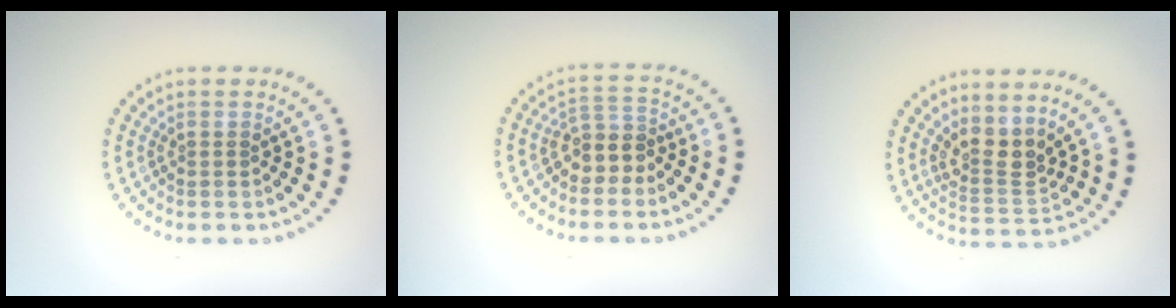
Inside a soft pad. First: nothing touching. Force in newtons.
{"total": 2.8, "press": 2.3, "slide": 1.6}
{"total": 3.0, "press": 2.3, "slide": 1.9}